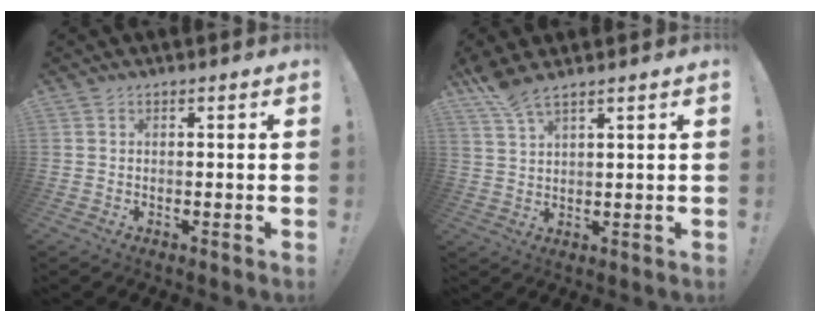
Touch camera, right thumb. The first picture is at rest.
{"total": 5.8, "force": [4.7, 0.7, 3.2], "torque": [-0.066, -0.027, 0.087]}